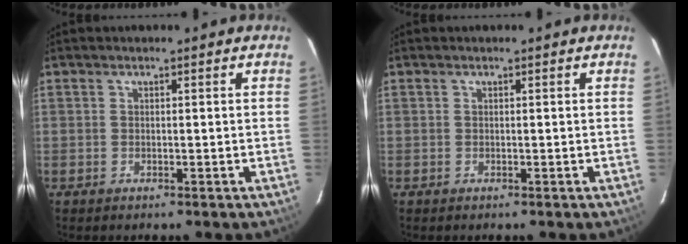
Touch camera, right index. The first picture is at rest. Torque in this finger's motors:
{"motor_torque": [0.00, 0.02, -0.04, -0.01]}